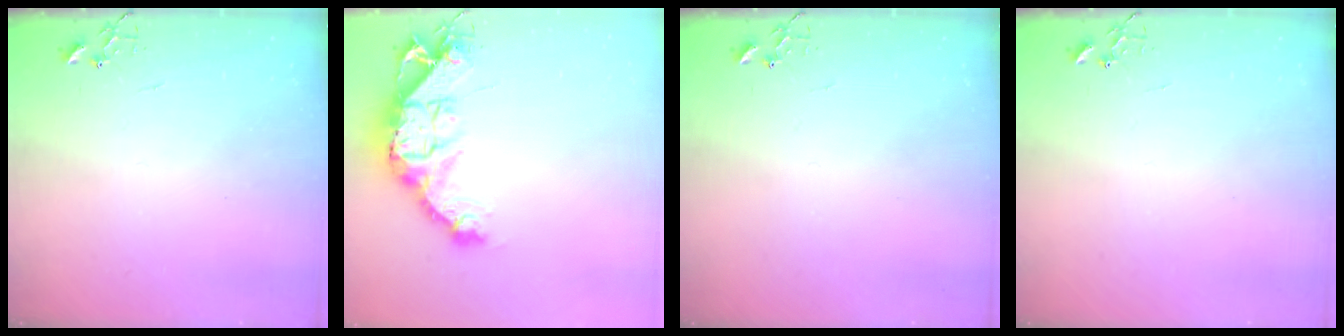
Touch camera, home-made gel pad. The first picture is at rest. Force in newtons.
{"total": 18.1, "press": 18.0, "slide": 2.0}
{"total": 0.0}
{"total": 0.0}